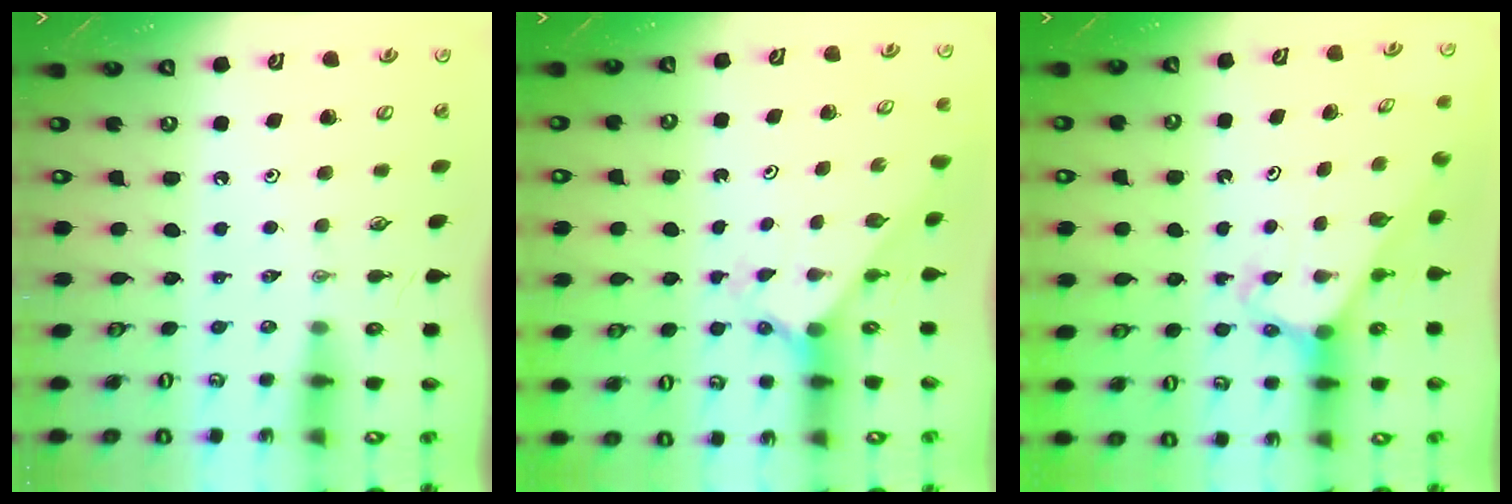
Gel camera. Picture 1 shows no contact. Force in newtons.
{"total": 2.0, "press": 2.0, "slide": 0.2}
{"total": 2.8, "press": 2.8, "slide": 0.2}